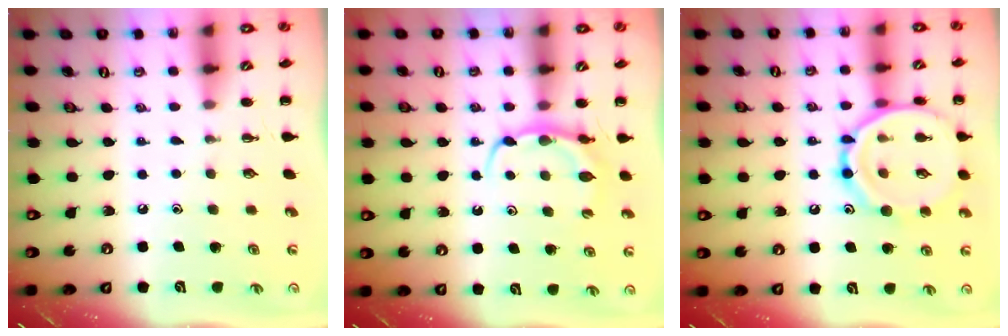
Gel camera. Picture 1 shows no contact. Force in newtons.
{"total": 6.5, "press": 6.5, "slide": 0.3}
{"total": 15.8, "press": 15.7, "slide": 1.2}